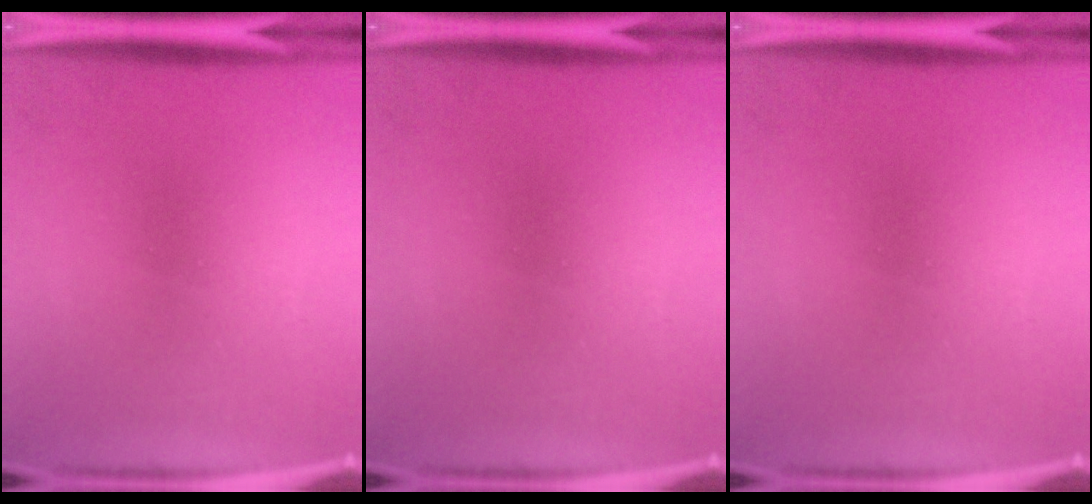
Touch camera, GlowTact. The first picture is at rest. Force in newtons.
{"total": 0.0}
{"total": 0.0}